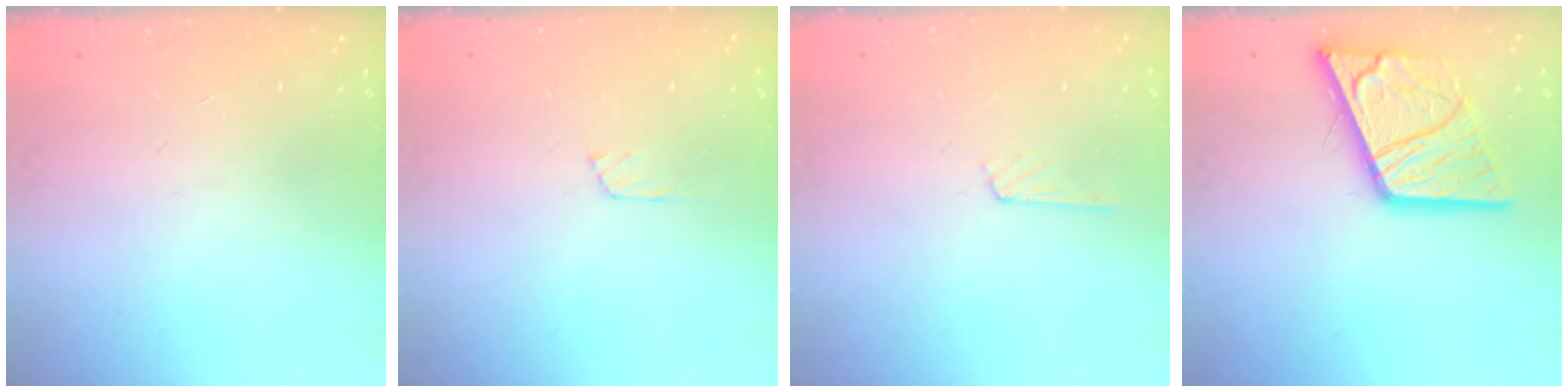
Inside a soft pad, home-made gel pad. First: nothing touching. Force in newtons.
{"total": 6.5, "press": 6.4, "slide": 0.7}
{"total": 2.9, "press": 2.9, "slide": 0.3}
{"total": 17.5, "press": 17.4, "slide": 2.0}